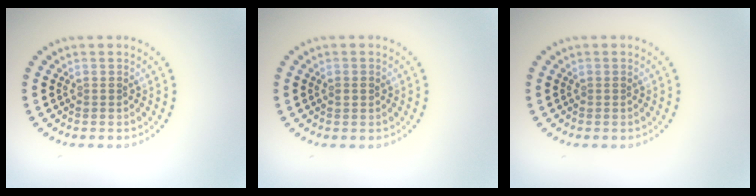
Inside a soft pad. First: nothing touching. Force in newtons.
{"total": 0.8, "press": 0.8, "slide": 0.2}
{"total": 0.0}